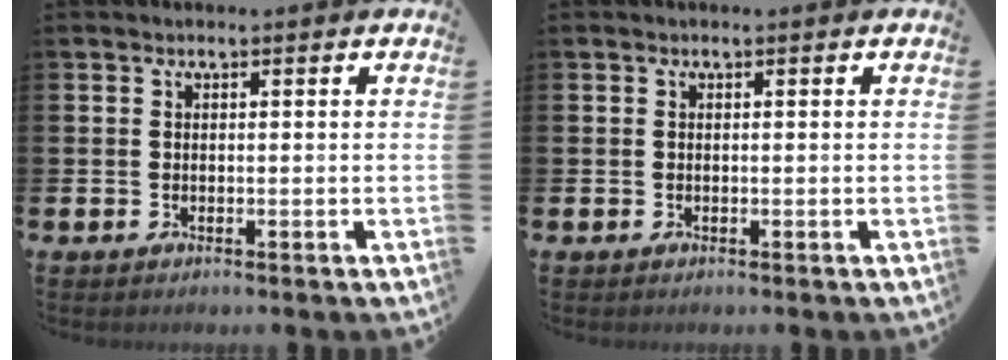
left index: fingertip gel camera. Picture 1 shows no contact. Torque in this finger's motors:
{"motor_torque": [0.00, 0.00, -0.01, 0.00]}